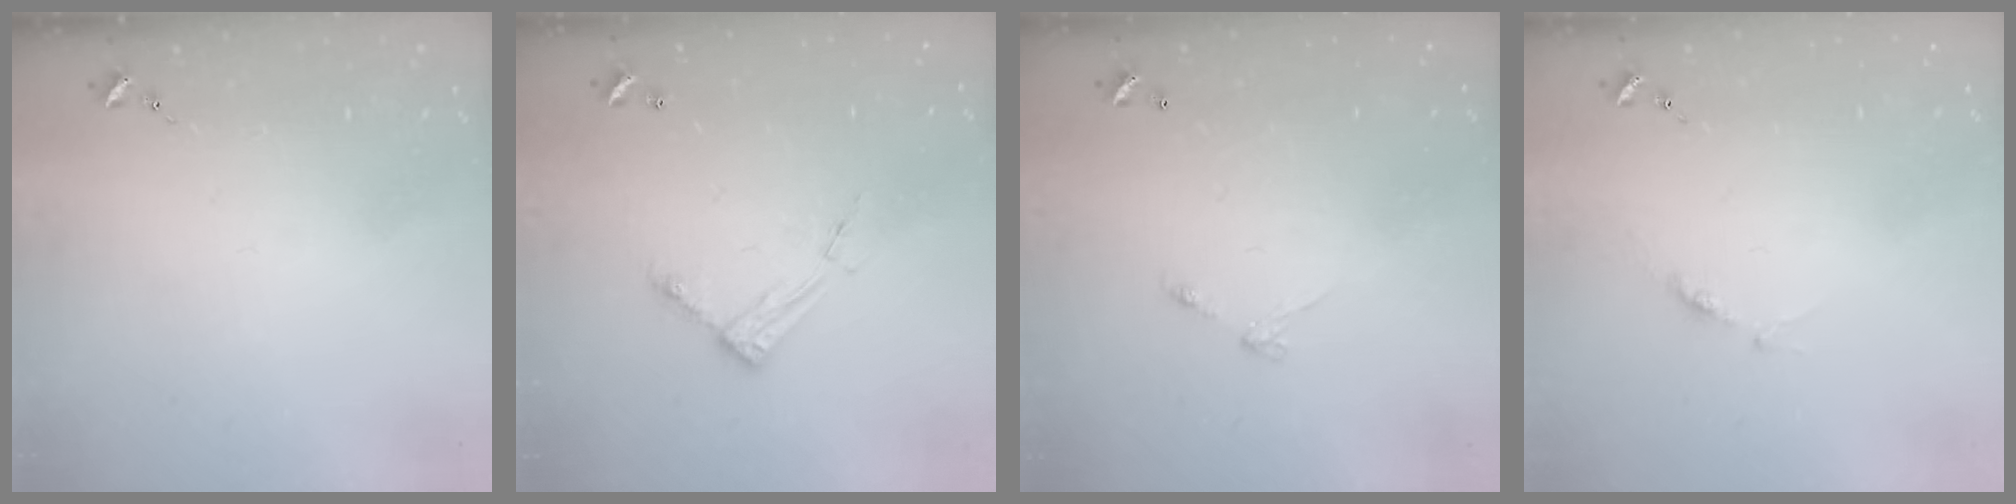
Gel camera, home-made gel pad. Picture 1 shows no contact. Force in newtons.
{"total": 8.7, "press": 8.7, "slide": 0.4}
{"total": 4.3, "press": 4.3, "slide": 0.3}
{"total": 4.7, "press": 4.7, "slide": 0.5}